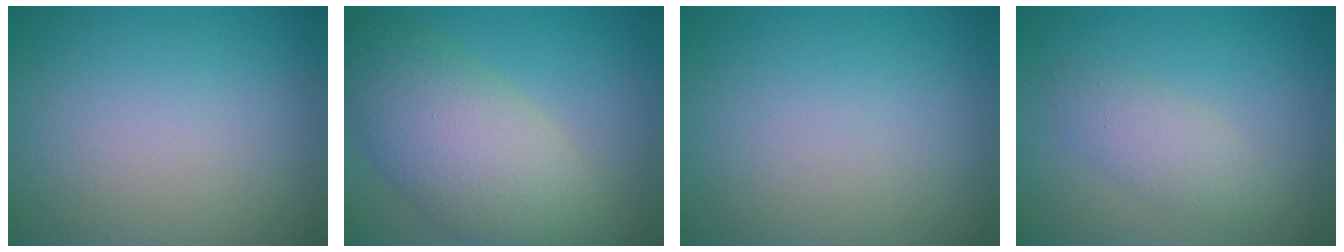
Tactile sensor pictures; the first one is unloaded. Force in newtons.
{"total": 8.6, "press": 8.6, "slide": 0.8}
{"total": 0.0}
{"total": 2.4, "press": 2.4, "slide": 0.1}